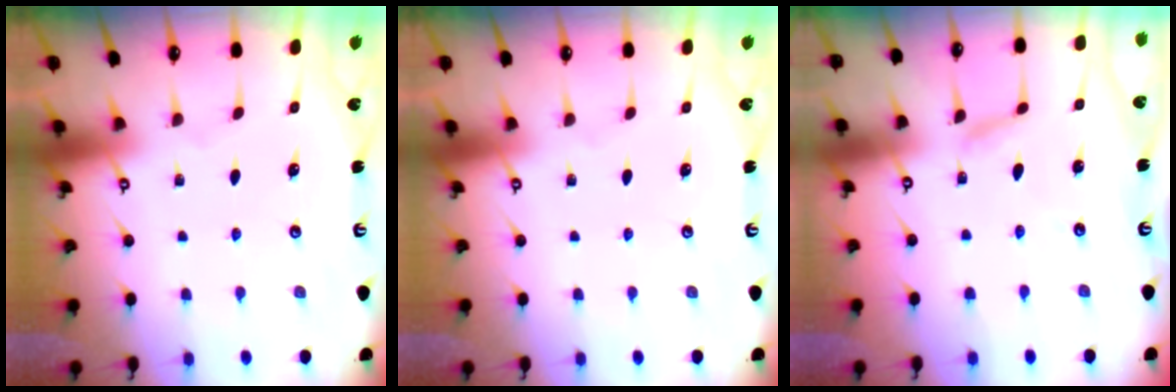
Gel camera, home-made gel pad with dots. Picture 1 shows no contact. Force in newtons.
{"total": 0.0}
{"total": 6.3, "press": 6.3, "slide": 0.4}